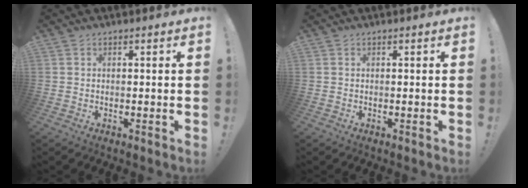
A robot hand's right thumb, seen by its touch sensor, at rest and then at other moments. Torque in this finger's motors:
{"motor_torque": [0.00, 0.00, 0.00, 0.00, 0.00]}